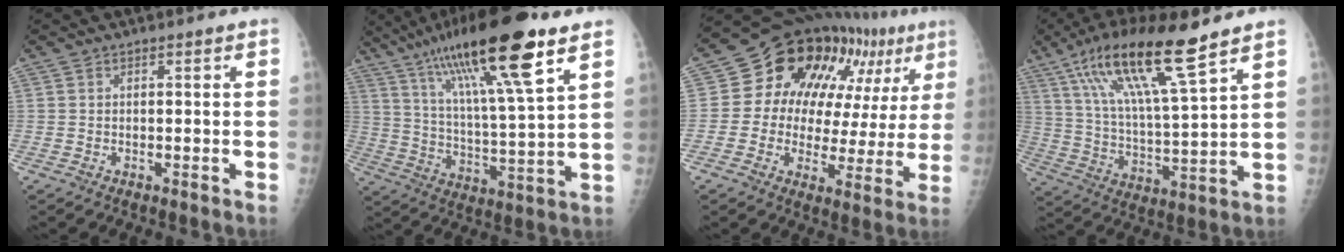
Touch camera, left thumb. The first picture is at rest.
{"total": 22.0, "force": [12.9, 2.8, 17.5], "torque": [-0.305, -0.036, 0.225]}
{"total": 22.4, "force": [8.9, 12.6, 16.2], "torque": [-0.177, 0.016, 0.126]}
{"total": 17.9, "force": [11.3, 2.1, 13.7], "torque": [-0.249, -0.041, 0.211]}